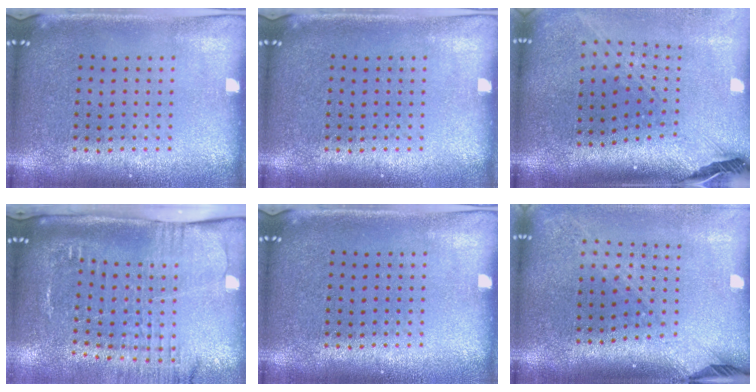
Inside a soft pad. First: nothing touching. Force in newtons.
{"total": 0.0}
{"total": 2.8, "press": 2.1, "slide": 1.9}
{"total": 2.7, "press": 2.1, "slide": 1.7}
{"total": 0.0}
{"total": 2.2, "press": 1.6, "slide": 1.5}